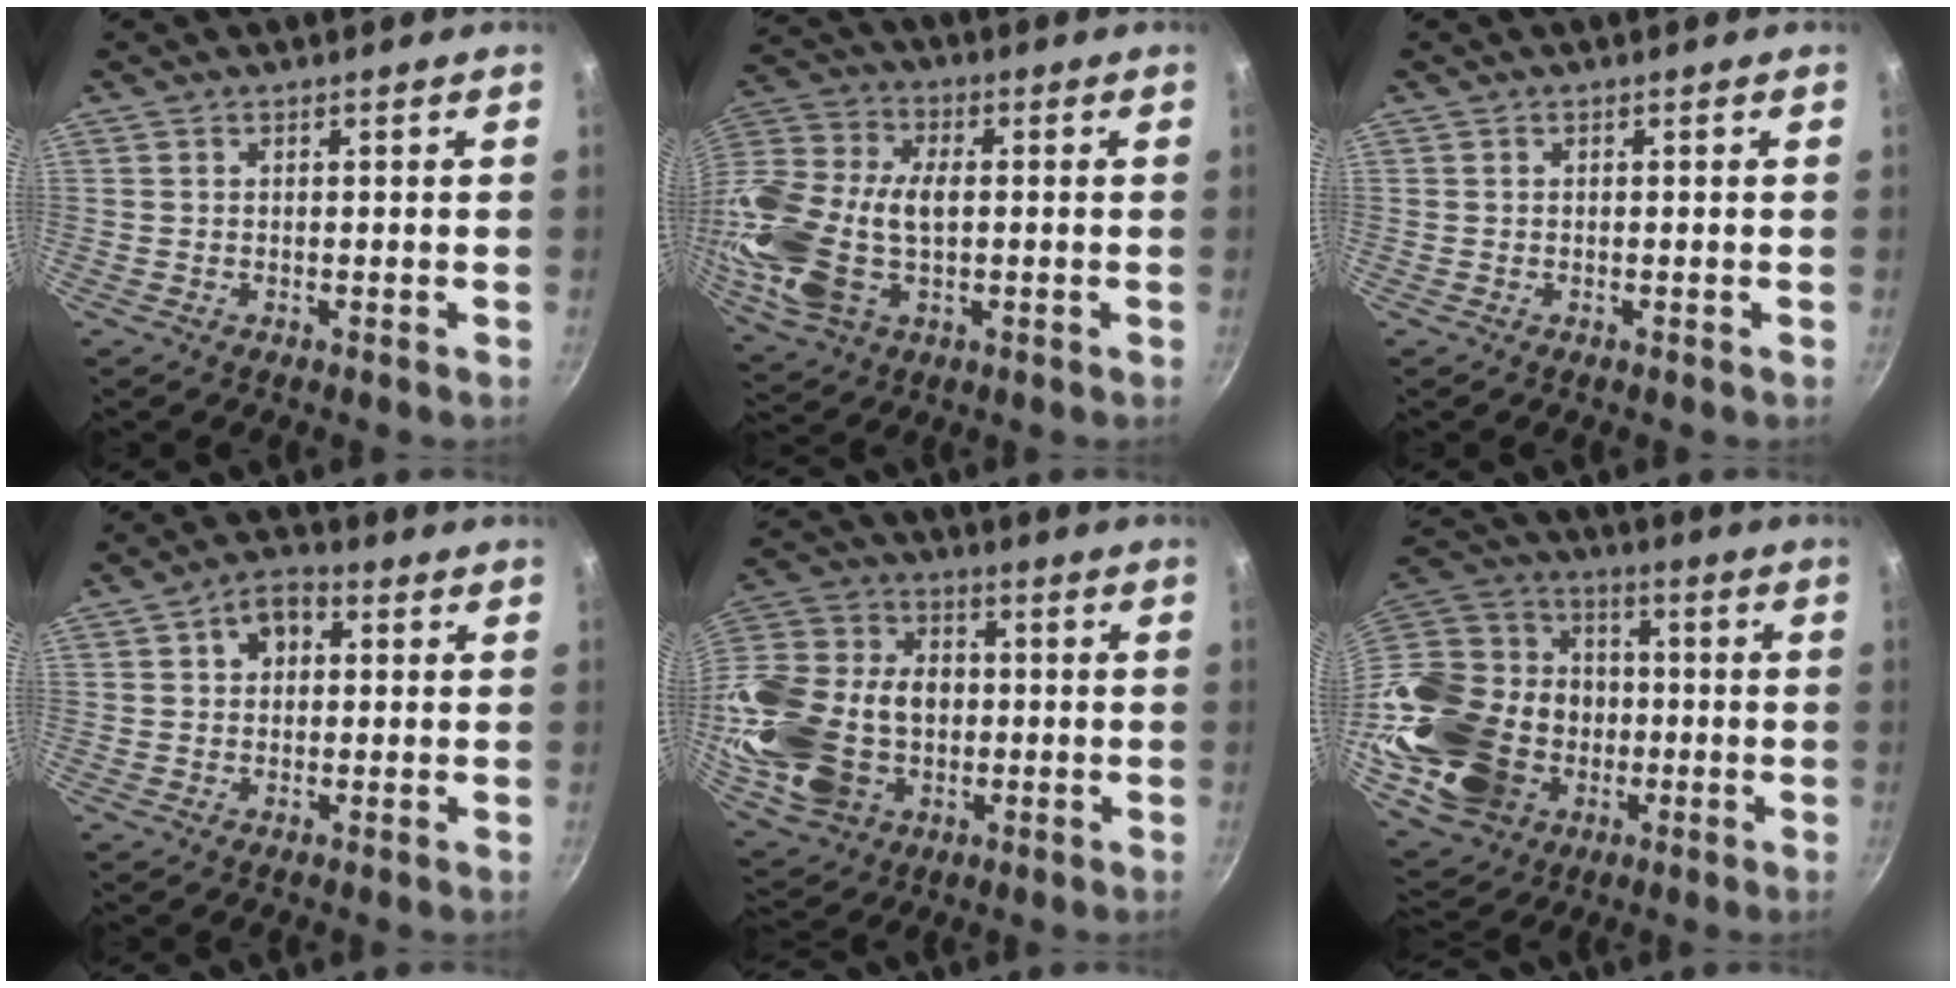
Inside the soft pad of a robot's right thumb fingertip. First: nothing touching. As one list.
[{"total": 20.0, "force": [-1.3, 12.4, 15.6], "torque": [-0.326, 0.022, -0.023]}, {"total": 0.0}, {"total": 6.3, "force": [1.6, 4.6, 4.0], "torque": [-0.034, 0.011, 0.015]}, {"total": 25.9, "force": [-2.6, 19.3, 17.0], "torque": [-0.340, 0.033, -0.029]}, {"total": 32.3, "force": [-6.3, 25.4, 19.0], "torque": [-0.378, 0.049, -0.081]}]